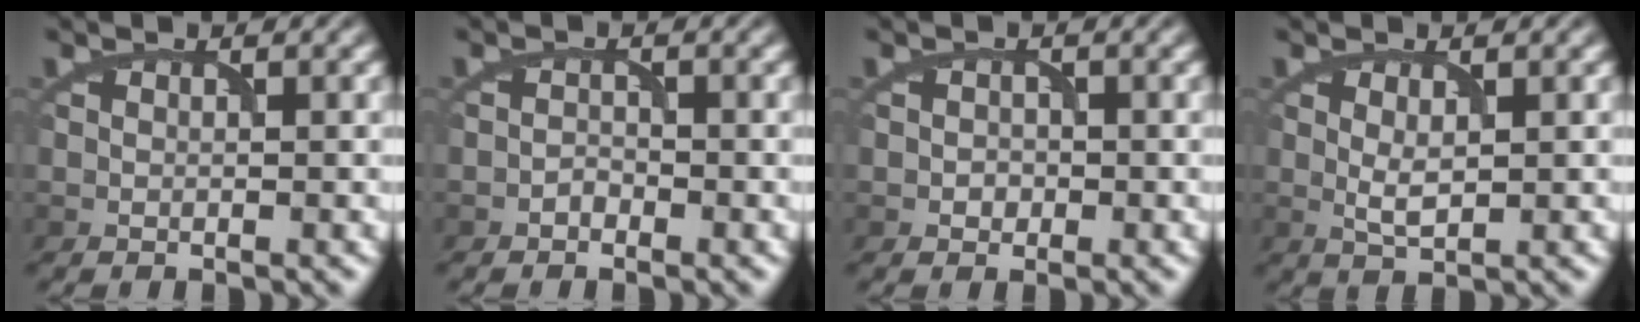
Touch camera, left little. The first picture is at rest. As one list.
[{"total": 0.8, "force": [-0.6, 0.5, 0.2], "torque": [-0.004, 0.002, -0.013]}, {"total": 1.0, "force": [-0.3, 0.9, 0.3], "torque": [-0.002, -0.002, -0.008]}, {"total": 1.8, "force": [0.4, 0.7, 1.6], "torque": [-0.035, -0.003, 0.011]}]